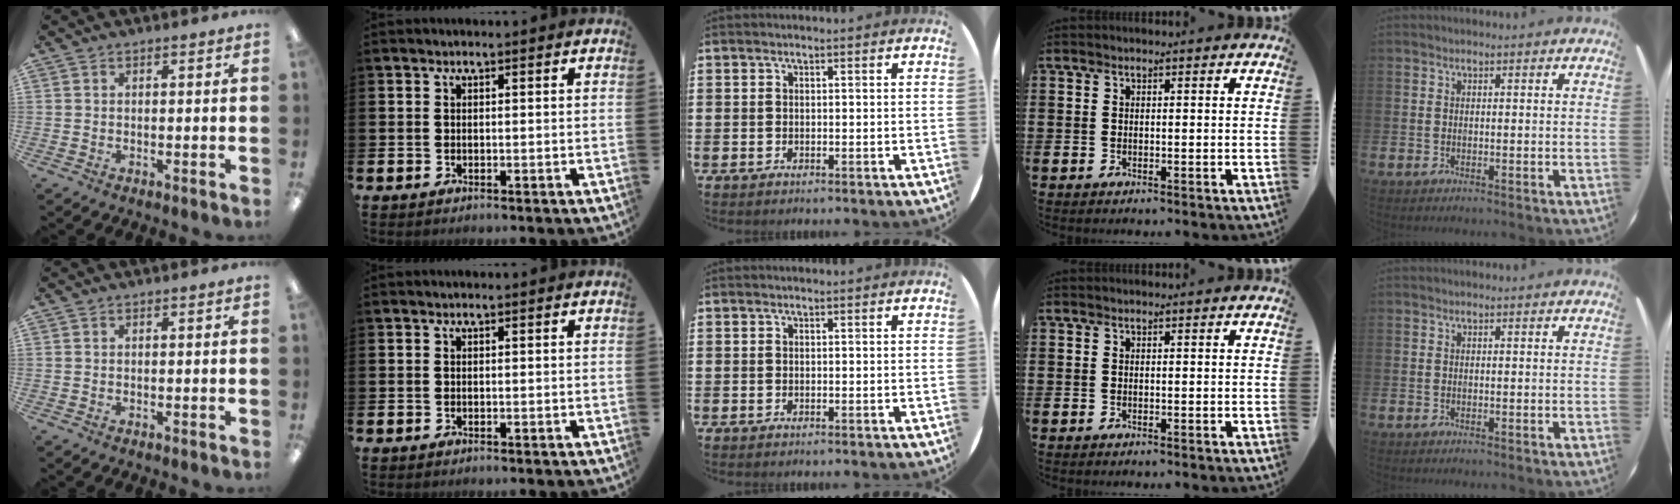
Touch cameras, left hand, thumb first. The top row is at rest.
{}